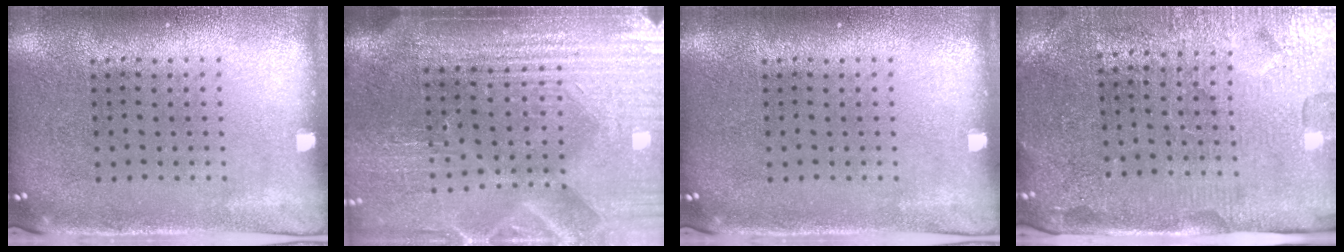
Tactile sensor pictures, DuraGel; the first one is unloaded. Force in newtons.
{"total": 4.7, "press": 4.2, "slide": 2.1}
{"total": 0.0}
{"total": 4.3, "press": 4.0, "slide": 1.5}